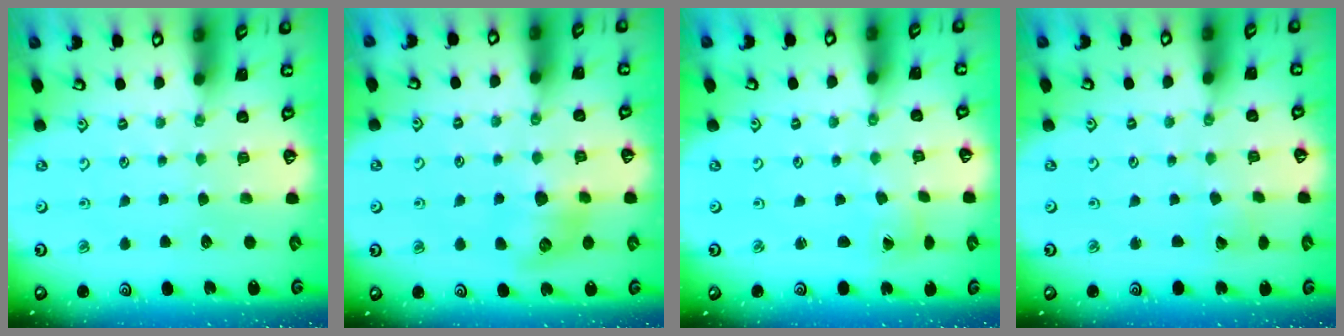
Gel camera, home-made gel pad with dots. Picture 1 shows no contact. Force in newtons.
{"total": 9.5, "press": 9.5, "slide": 0.4}
{"total": 0.7, "press": 0.7, "slide": 0.1}
{"total": 2.4, "press": 2.4, "slide": 0.2}